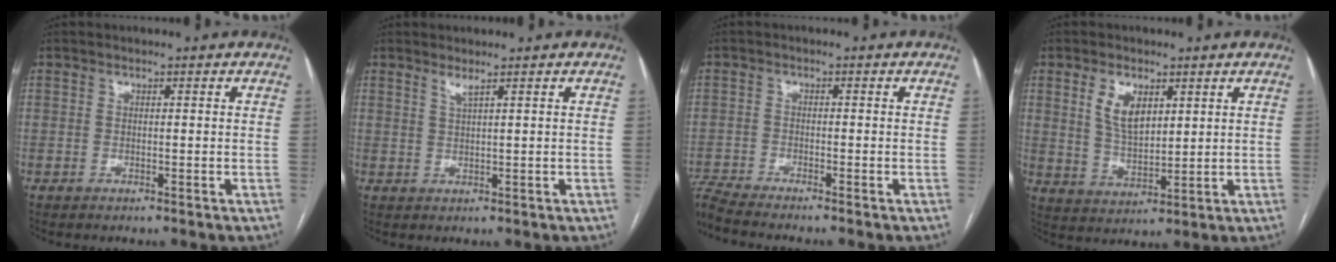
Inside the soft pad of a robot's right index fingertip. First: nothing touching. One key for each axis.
{"total": 1.4, "fx": 1.0, "fy": -0.3, "fz": 0.9, "tx": -0.020, "ty": -0.008, "tz": 0.021}
{"total": 5.6, "fx": -5.2, "fy": -1.4, "fz": 1.4, "tx": -0.033, "ty": -0.015, "tz": -0.095}
{"total": 6.4, "fx": 2.8, "fy": 3.2, "fz": 4.7, "tx": -0.095, "ty": 0.001, "tz": 0.061}